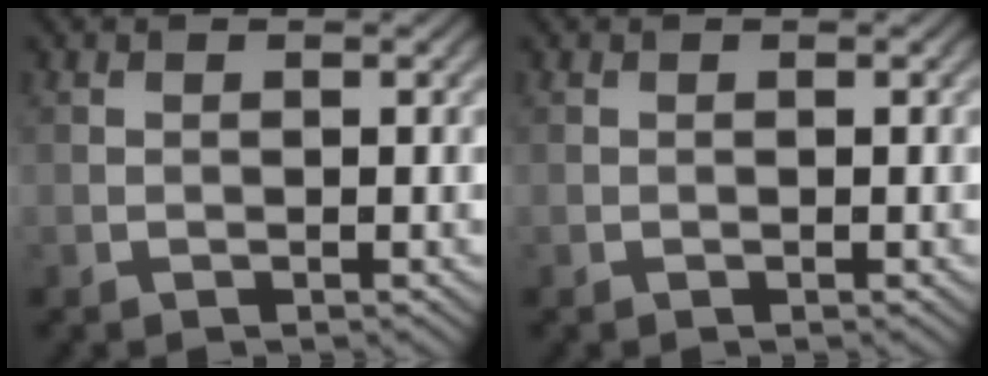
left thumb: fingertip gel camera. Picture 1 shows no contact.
{"total": 0.0}